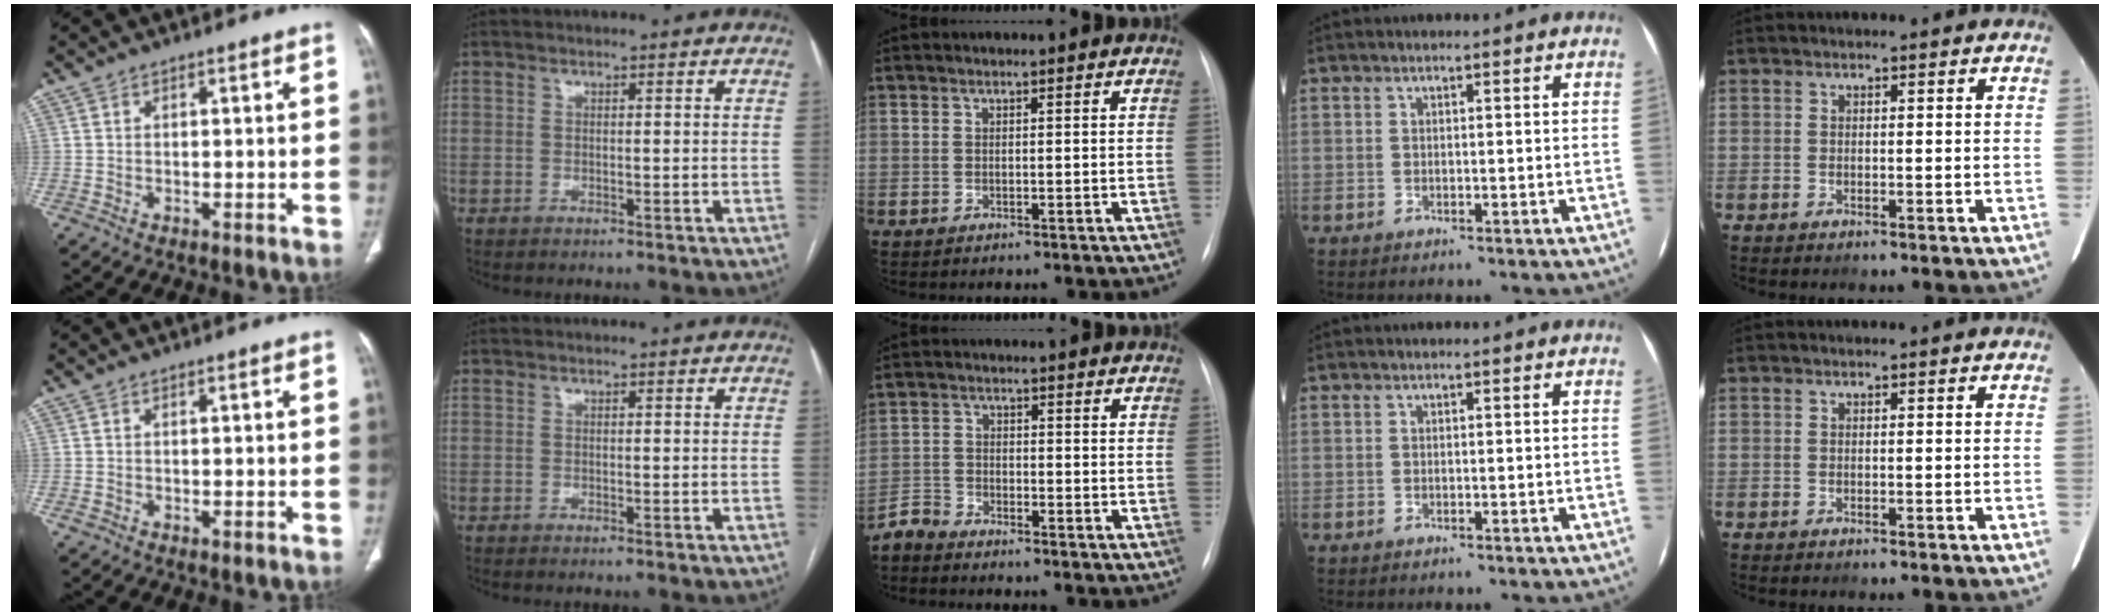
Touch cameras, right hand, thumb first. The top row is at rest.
{"thumb": {"total": 0.9, "force": [-0.2, 0.6, 0.6], "torque": [-0.013, 0.001, -0.001]}, "middle": {"total": 2.8, "force": [-2.7, 0.4, -0.4], "torque": [0.011, -0.010, -0.057]}}